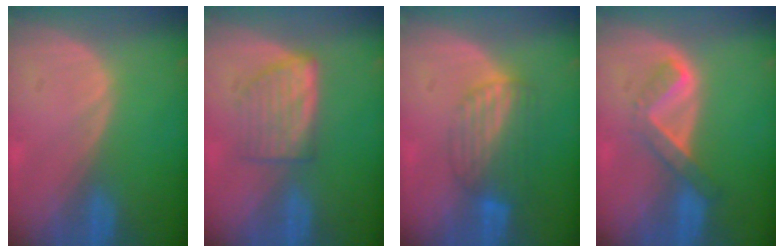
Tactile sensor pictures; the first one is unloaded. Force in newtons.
{"total": 5.9, "press": 5.4, "slide": 2.4}
{"total": 6.9, "press": 6.0, "slide": 3.5}
{"total": 5.2, "press": 4.5, "slide": 2.6}